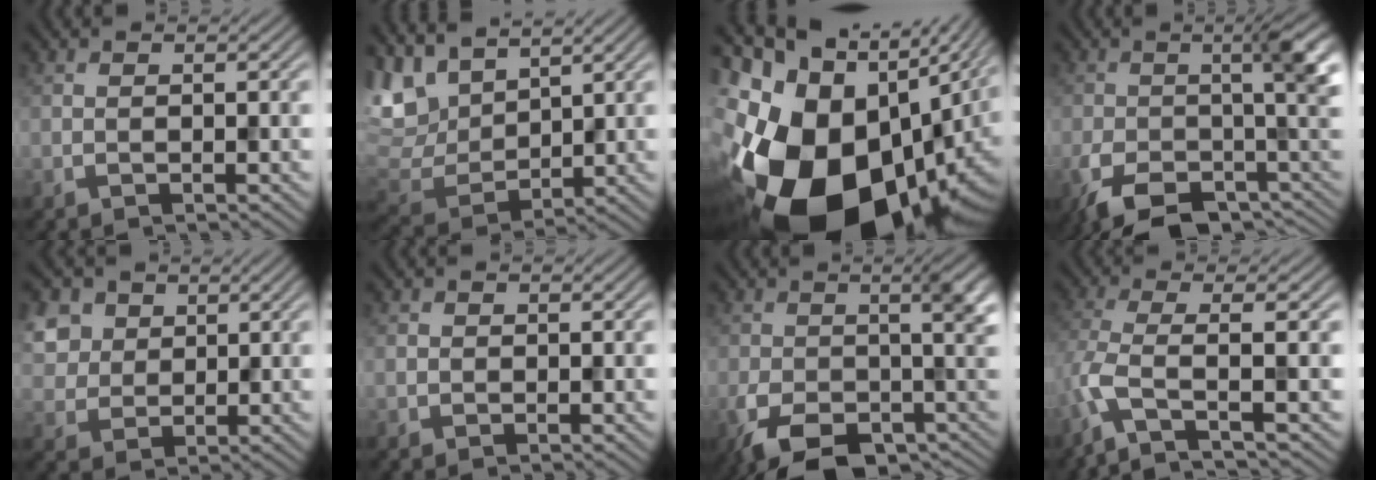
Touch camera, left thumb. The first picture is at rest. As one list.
[{"total": 9.6, "force": [5.5, 5.1, 5.8], "torque": [-0.170, 0.008, 0.106]}, {"total": 21.5, "force": [-4.3, 13.3, 16.3], "torque": [-0.317, -0.052, -0.038]}, {"total": 10.8, "force": [-4.7, 4.0, 8.9], "torque": [-0.150, -0.037, -0.076]}, {"total": 6.5, "force": [2.6, 5.2, 3.0], "torque": [-0.110, 0.011, 0.042]}, {"total": 0.9, "force": [0.0, 0.9, 0.1], "torque": [0.001, -0.003, -0.003]}, {"total": 10.4, "force": [-4.2, 4.8, 8.1], "torque": [-0.132, -0.042, -0.061]}, {"total": 5.2, "force": [-1.7, 0.6, 4.9], "torque": [-0.097, 0.002, -0.054]}]